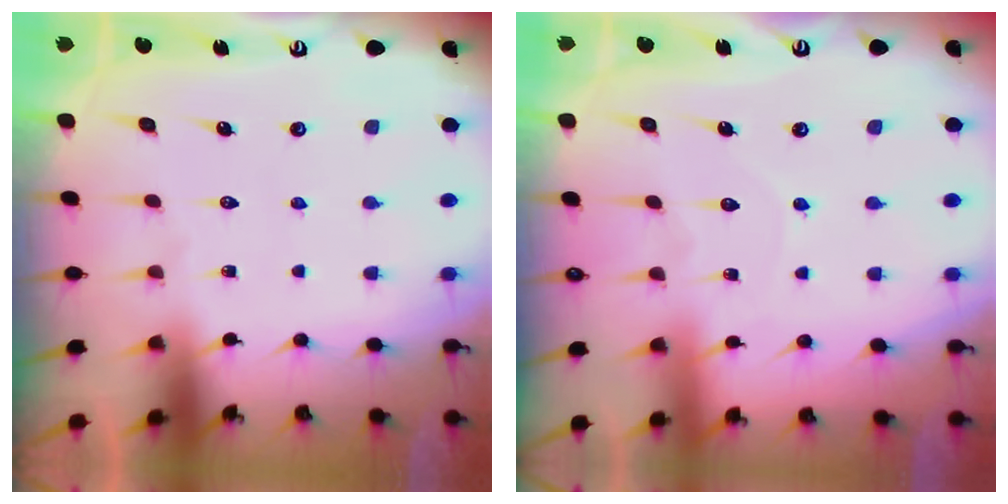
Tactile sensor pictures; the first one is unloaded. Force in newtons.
{"total": 4.7, "press": 4.7, "slide": 0.2}